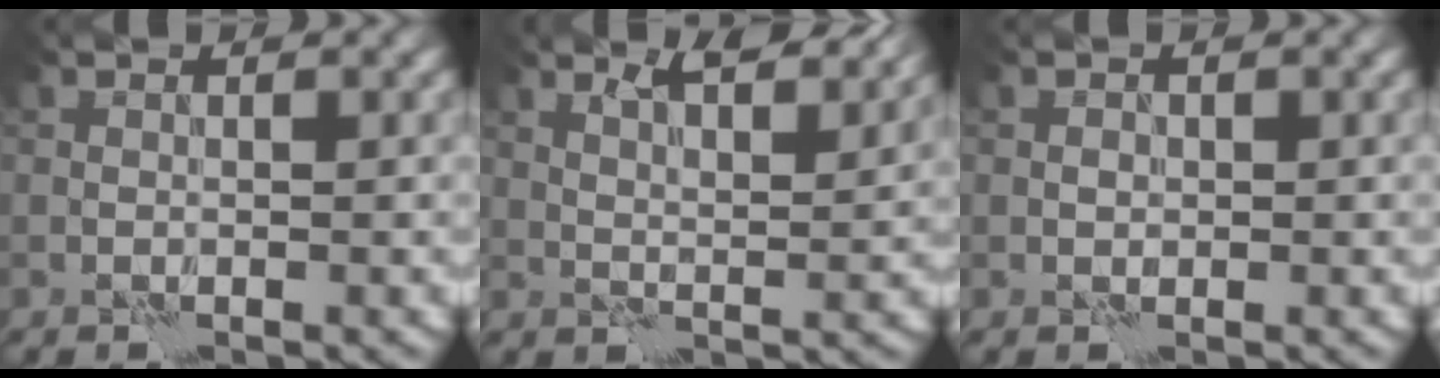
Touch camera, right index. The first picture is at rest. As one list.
[{"total": 5.6, "force": [4.1, 1.4, 3.6], "torque": [-0.045, 0.008, 0.052]}, {"total": 0.6, "force": [0.0, 0.5, 0.3], "torque": [-0.002, 0.001, -0.002]}]